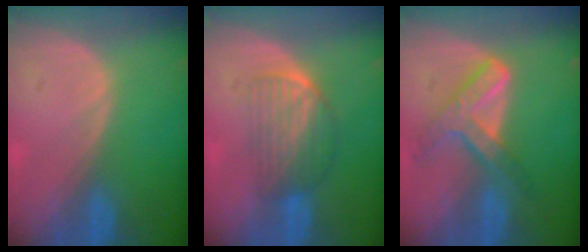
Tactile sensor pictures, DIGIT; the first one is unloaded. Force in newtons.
{"total": 6.9, "press": 5.8, "slide": 3.7}
{"total": 7.3, "press": 6.2, "slide": 3.8}